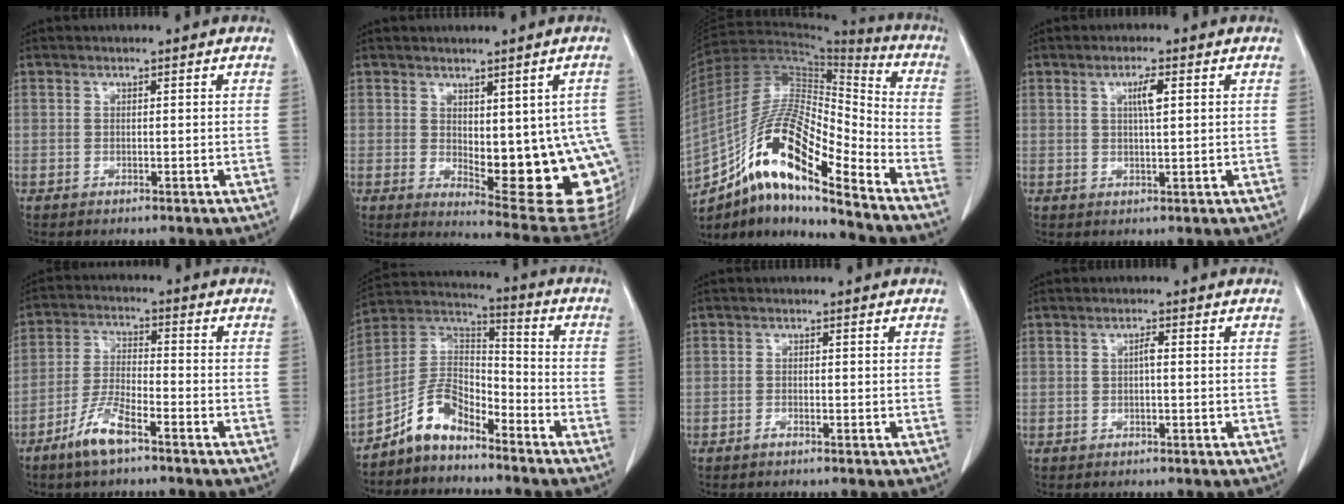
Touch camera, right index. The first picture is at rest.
{"total": 16.2, "force": [-1.5, 5.5, 15.2], "torque": [-0.129, -0.004, 0.002]}
{"total": 18.5, "force": [-11.8, 3.4, 13.9], "torque": [-0.266, 0.016, -0.205]}
{"total": 2.9, "force": [0.9, 0.3, 2.8], "torque": [-0.050, 0.001, 0.016]}
{"total": 7.1, "force": [-4.7, 1.4, 5.1], "torque": [-0.112, -0.007, -0.094]}
{"total": 9.1, "force": [-6.9, 3.9, 4.3], "torque": [-0.091, 0.033, -0.135]}
{"total": 0.7, "force": [-0.6, 0.1, 0.3], "torque": [-0.008, 0.001, -0.008]}
{"total": 1.1, "force": [-0.1, 0.2, 1.1], "torque": [-0.019, 0.003, 0.000]}